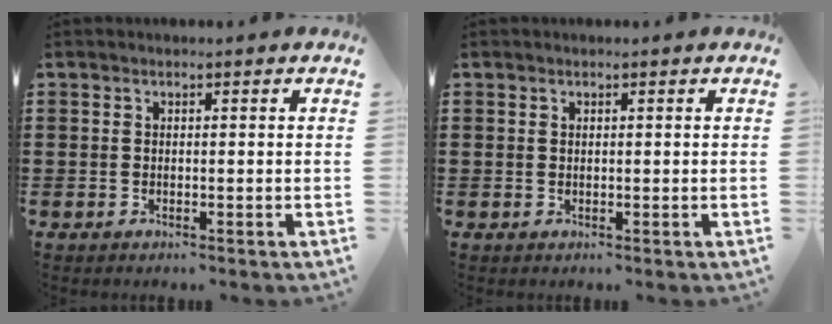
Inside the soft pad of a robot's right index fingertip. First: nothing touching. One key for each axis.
{"total": 0.0}